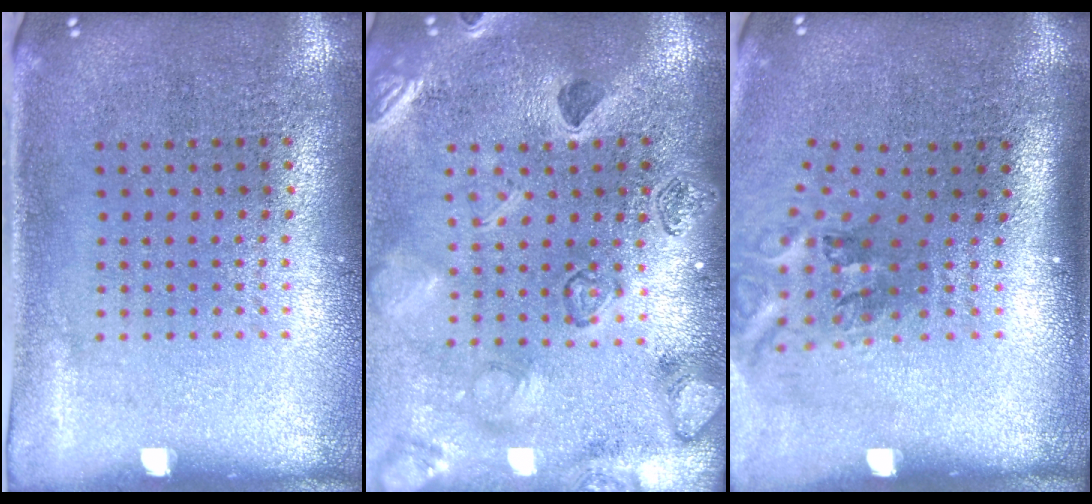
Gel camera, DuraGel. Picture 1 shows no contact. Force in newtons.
{"total": 2.3, "press": 2.3, "slide": 0.3}
{"total": 2.1, "press": 1.3, "slide": 1.6}